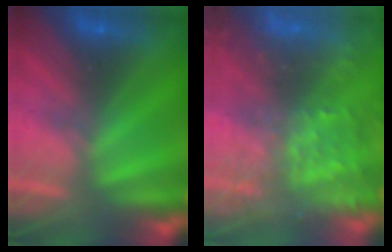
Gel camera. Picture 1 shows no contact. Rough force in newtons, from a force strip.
{"total": 6.0}